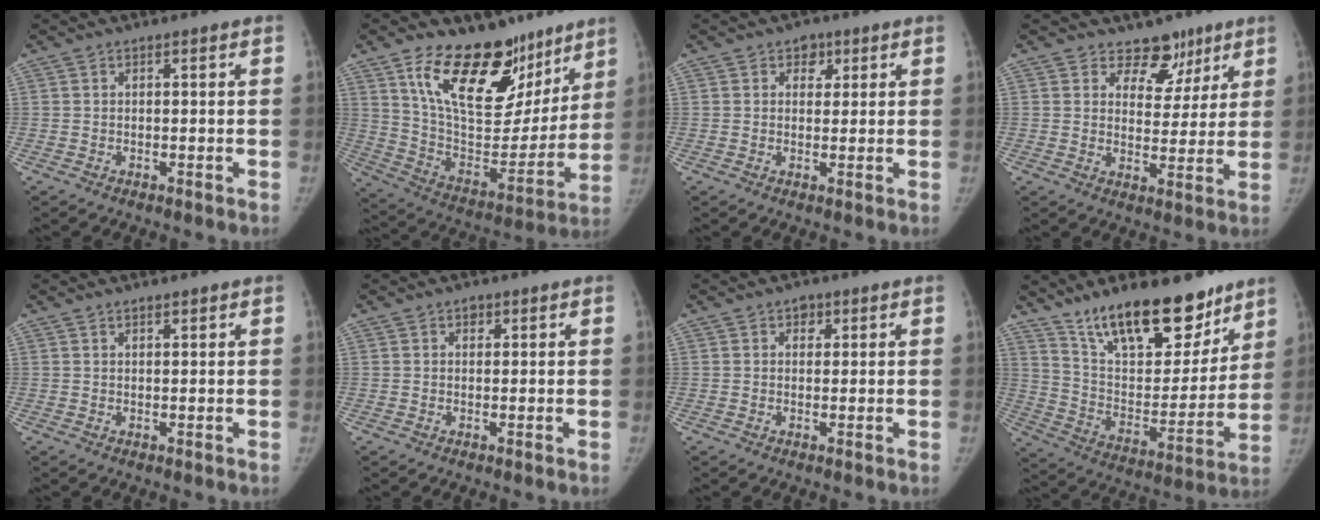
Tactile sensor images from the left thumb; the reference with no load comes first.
{"total": 26.1, "force": [15.9, 13.9, 15.3], "torque": [-0.186, -0.071, 0.267]}
{"total": 3.0, "force": [1.5, 2.4, 1.2], "torque": [0.010, -0.004, 0.016]}
{"total": 7.4, "force": [5.2, 5.1, 1.4], "torque": [0.027, -0.029, 0.079]}
{"total": 1.1, "force": [0.9, 0.3, 0.6], "torque": [-0.007, -0.005, 0.014]}
{"total": 1.2, "force": [0.6, 1.0, 0.5], "torque": [0.003, -0.002, 0.007]}
{"total": 2.0, "force": [1.0, 1.5, 0.8], "torque": [0.005, -0.001, 0.008]}
{"total": 23.4, "force": [16.8, 9.5, 13.3], "torque": [-0.160, -0.087, 0.277]}